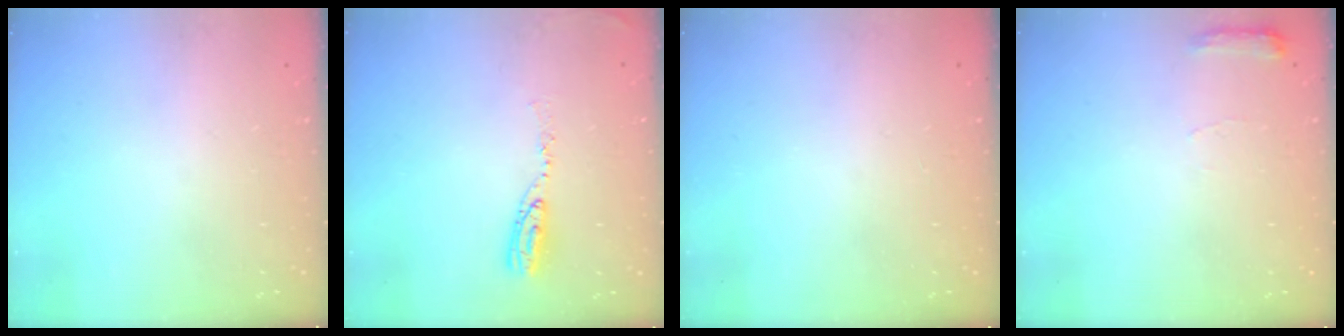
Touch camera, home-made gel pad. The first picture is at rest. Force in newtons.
{"total": 6.8, "press": 6.8, "slide": 0.6}
{"total": 0.0}
{"total": 5.6, "press": 5.6, "slide": 0.7}